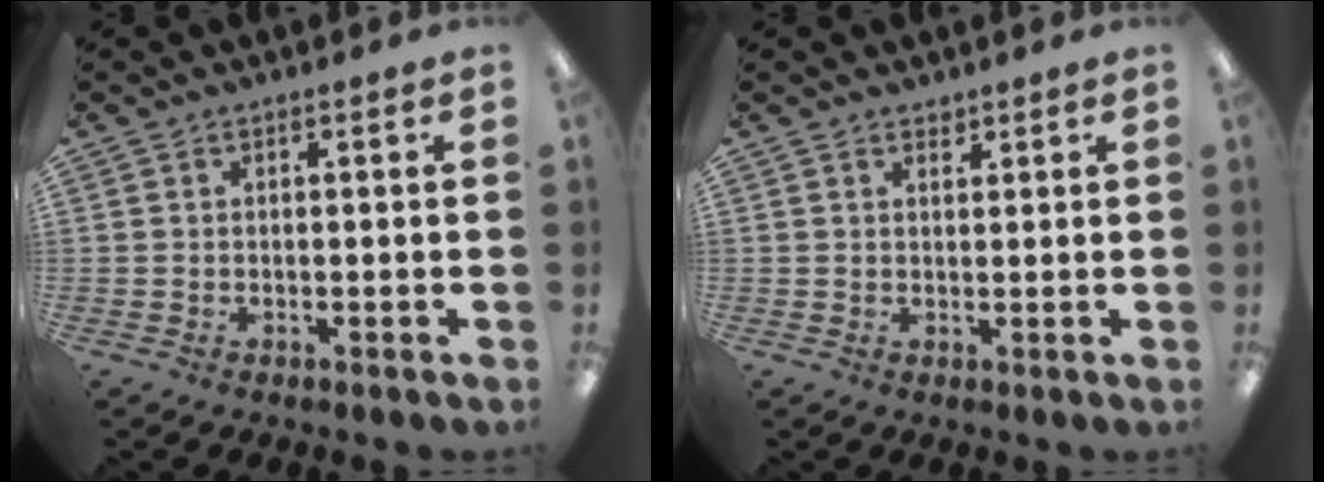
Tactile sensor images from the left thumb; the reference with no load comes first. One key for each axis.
{"total": 1.4, "fx": 1.3, "fy": 0.5, "fz": 0.1, "tx": 0.005, "ty": -0.005, "tz": 0.023}